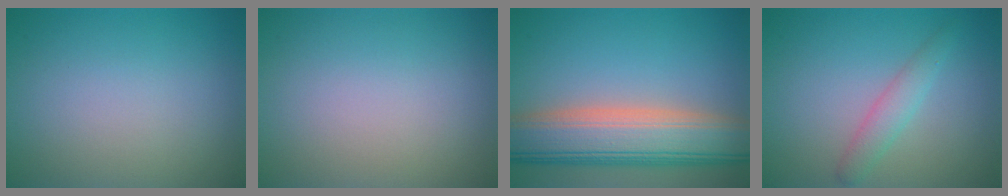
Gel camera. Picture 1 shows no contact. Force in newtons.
{"total": 0.0}
{"total": 10.0, "press": 10.0, "slide": 1.0}
{"total": 2.1, "press": 2.1, "slide": 0.0}